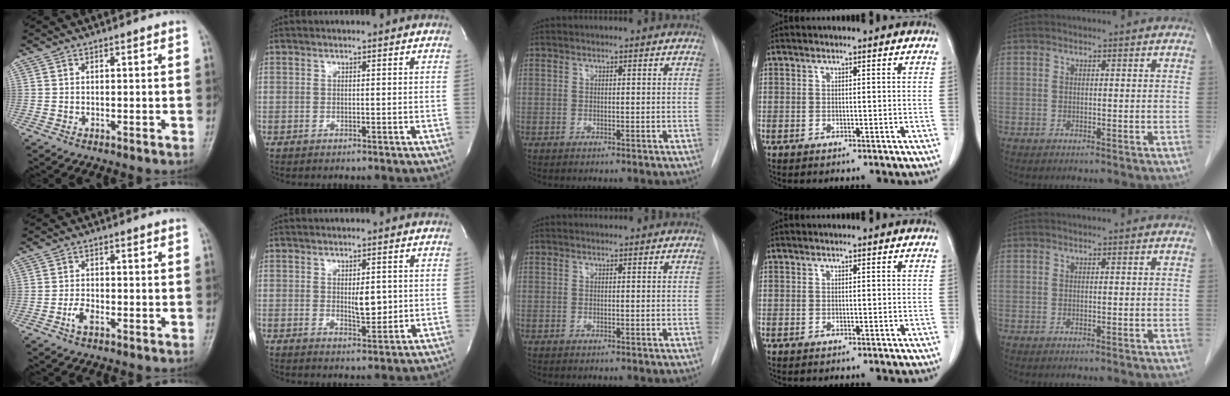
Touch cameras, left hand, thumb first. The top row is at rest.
{"thumb": {"total": 2.7, "force": [-1.3, 1.4, 2.0], "torque": [-0.042, 0.008, -0.026]}, "index": {"total": 3.7, "force": [0.3, 1.4, 3.4], "torque": [-0.056, -0.007, 0.010]}, "middle": {"total": 0.5, "force": [0.5, 0.1, 0.0], "torque": [-0.005, 0.007, 0.010]}}